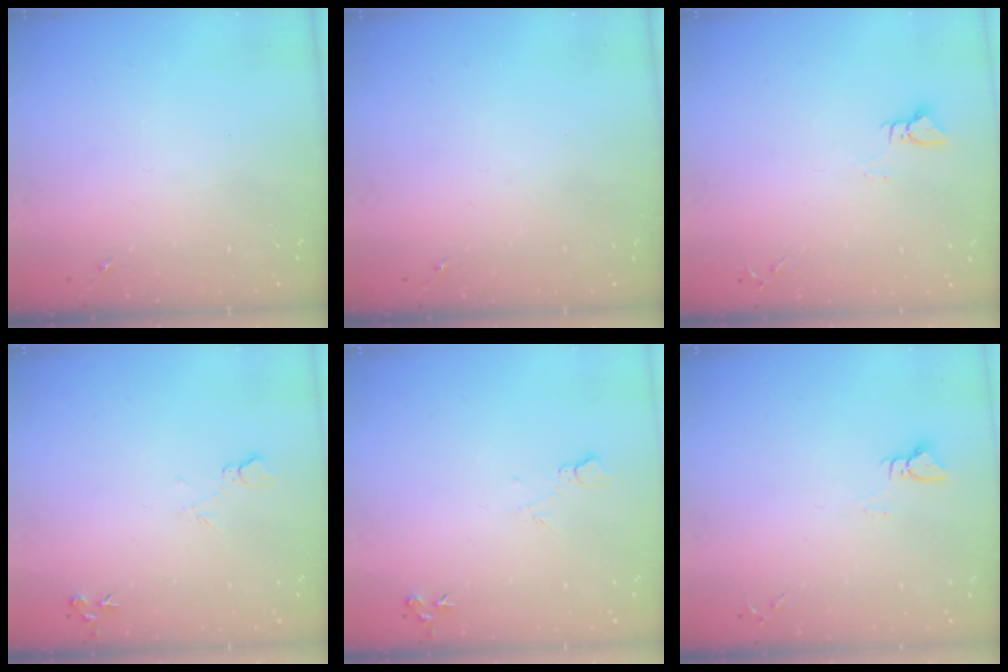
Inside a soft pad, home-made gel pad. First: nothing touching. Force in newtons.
{"total": 0.0}
{"total": 2.9, "press": 2.9, "slide": 0.3}
{"total": 7.6, "press": 7.6, "slide": 0.8}
{"total": 7.6, "press": 7.6, "slide": 0.8}
{"total": 2.9, "press": 2.9, "slide": 0.3}